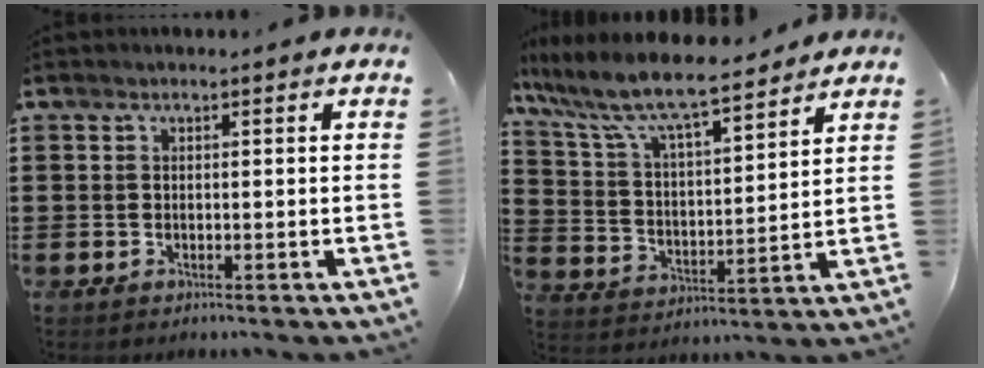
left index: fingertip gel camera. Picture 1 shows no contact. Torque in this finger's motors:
{"motor_torque": [1.05, -1.09, 0.91, 0.21]}